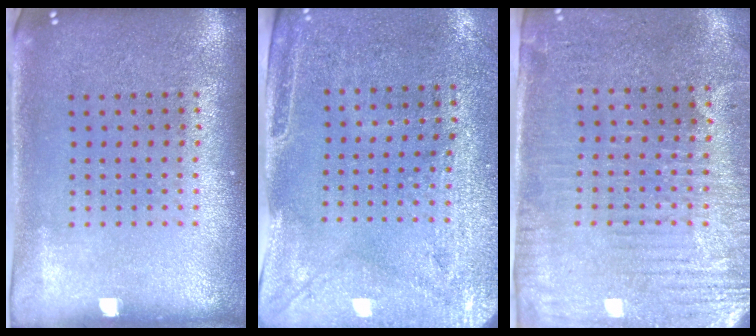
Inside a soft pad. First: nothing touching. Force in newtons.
{"total": 2.9, "press": 2.4, "slide": 1.5}
{"total": 3.1, "press": 2.8, "slide": 1.4}